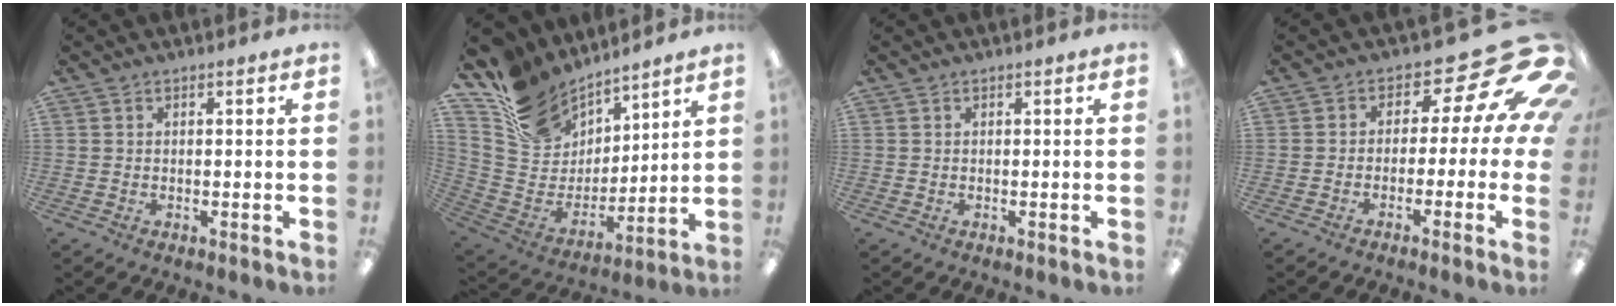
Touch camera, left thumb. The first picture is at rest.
{"total": 17.2, "force": [13.3, 9.8, 4.8], "torque": [-0.121, -0.092, 0.254]}
{"total": 0.0}
{"total": 14.6, "force": [6.2, 6.5, 11.5], "torque": [-0.157, -0.045, 0.095]}